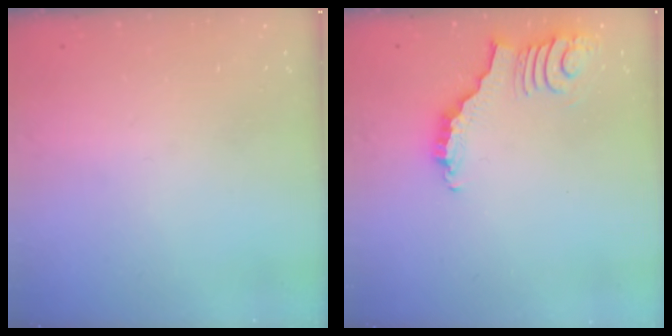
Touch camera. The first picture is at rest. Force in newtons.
{"total": 3.7, "press": 3.7, "slide": 0.7}